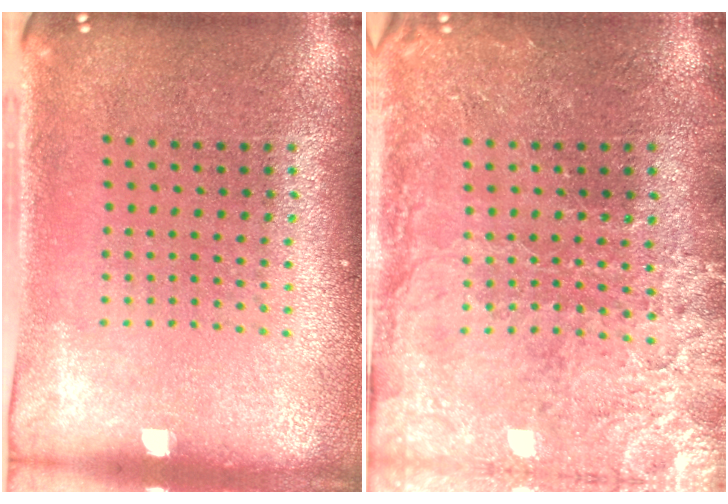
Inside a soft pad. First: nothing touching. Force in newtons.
{"total": 3.3, "press": 3.1, "slide": 1.1}